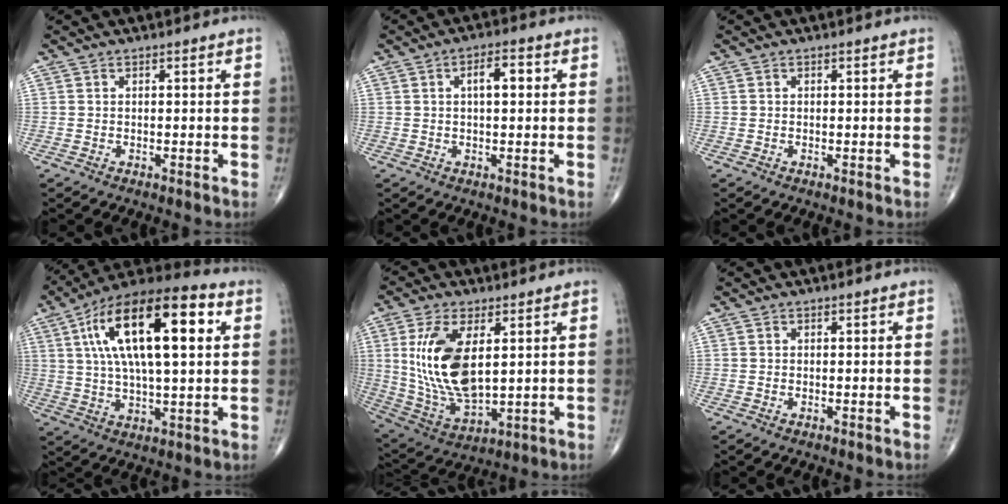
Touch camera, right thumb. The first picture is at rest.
{"total": 4.4, "force": [0.8, 1.9, 3.9], "torque": [-0.055, 0.010, 0.011]}
{"total": 0.0}
{"total": 23.1, "force": [6.4, 8.8, 20.5], "torque": [-0.352, 0.017, 0.099]}
{"total": 16.2, "force": [3.3, 7.9, 13.8], "torque": [-0.270, -0.020, 0.077]}
{"total": 0.0}